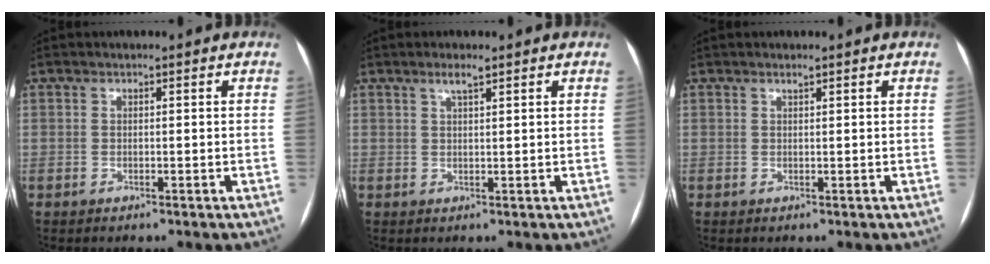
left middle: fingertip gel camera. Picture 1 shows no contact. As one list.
[{"total": 1.9, "force": [1.3, 0.1, 1.4], "torque": [-0.030, 0.002, 0.027]}, {"total": 0.5, "force": [0.4, 0.0, 0.3], "torque": [-0.010, 0.000, 0.010]}]